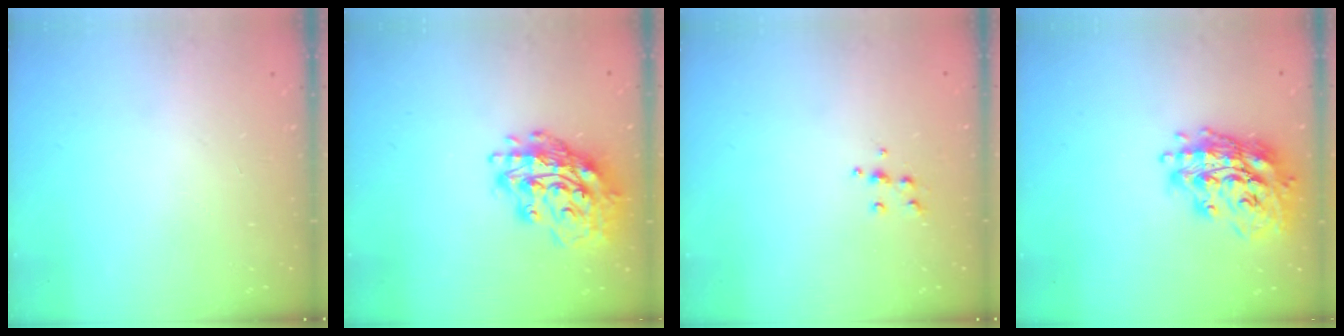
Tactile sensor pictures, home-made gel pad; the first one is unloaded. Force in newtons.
{"total": 21.4, "press": 21.3, "slide": 2.1}
{"total": 5.2, "press": 5.2, "slide": 0.5}
{"total": 17.9, "press": 17.7, "slide": 2.2}